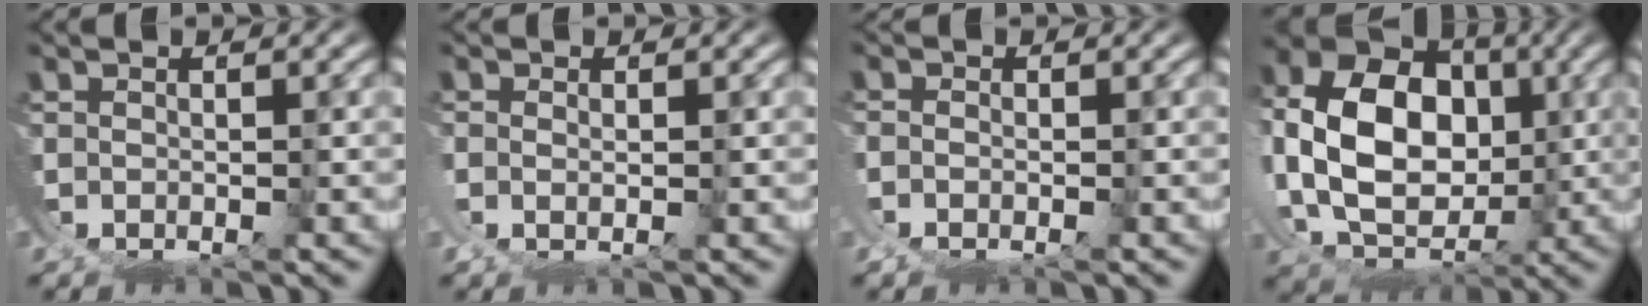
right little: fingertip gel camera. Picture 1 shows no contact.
{"total": 1.6, "force": [1.1, -1.0, 0.6], "torque": [-0.010, 0.000, 0.020]}
{"total": 1.3, "force": [-0.6, 0.7, 0.9], "torque": [-0.016, -0.008, -0.008]}
{"total": 12.0, "force": [2.9, 9.3, 7.1], "torque": [-0.160, -0.016, 0.051]}